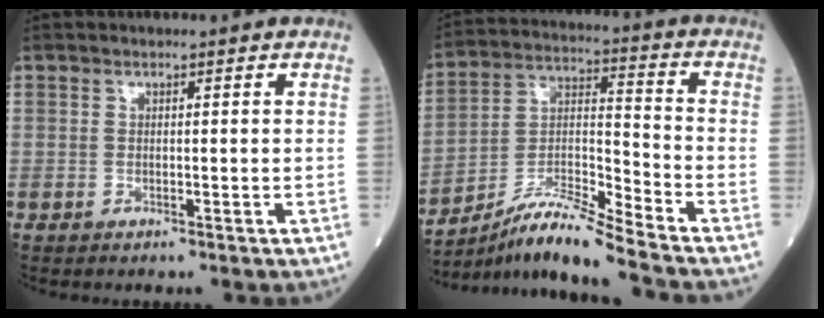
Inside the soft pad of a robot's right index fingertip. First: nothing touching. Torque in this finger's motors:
{"motor_torque": [0.13, -0.43, 0.02, 0.00]}